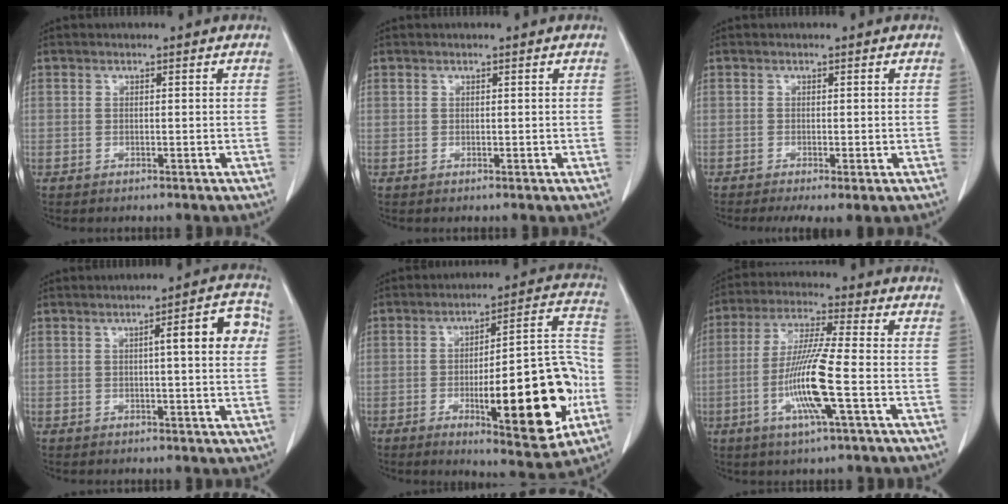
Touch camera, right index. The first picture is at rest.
{"total": 0.0}
{"total": 3.9, "force": [-1.7, 1.0, 3.4], "torque": [-0.056, -0.009, -0.022]}
{"total": 7.1, "force": [1.5, 1.1, 6.8], "torque": [-0.088, 0.019, 0.016]}
{"total": 20.9, "force": [-6.0, 4.5, 19.5], "torque": [-0.242, 0.021, -0.072]}
{"total": 11.4, "force": [-3.2, -0.2, 11.0], "torque": [-0.220, -0.012, -0.067]}